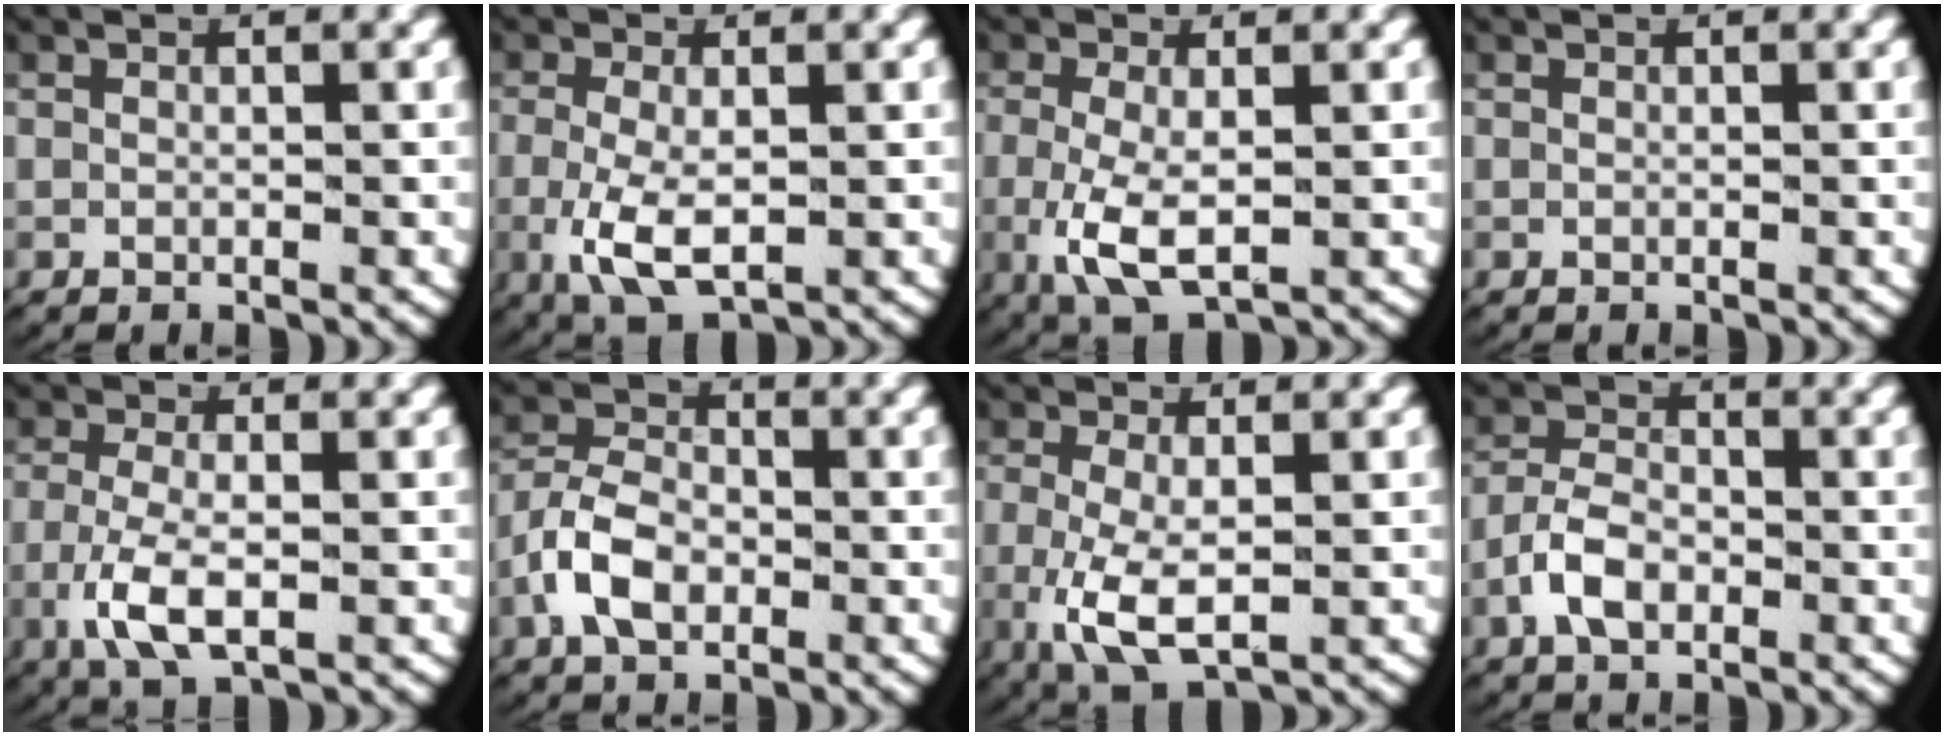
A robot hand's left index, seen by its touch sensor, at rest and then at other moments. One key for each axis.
{"total": 5.1, "fx": -1.3, "fy": 2.6, "fz": 4.2, "tx": -0.095, "ty": -0.017, "tz": -0.013}
{"total": 5.5, "fx": -1.3, "fy": 2.7, "fz": 4.5, "tx": -0.105, "ty": -0.021, "tz": -0.010}
{"total": 0.0}
{"total": 4.6, "fx": -1.4, "fy": 1.9, "fz": 3.9, "tx": -0.095, "ty": -0.016, "tz": -0.016}
{"total": 4.9, "fx": -1.4, "fy": 3.7, "fz": 2.9, "tx": -0.065, "ty": -0.010, "tz": -0.025}
{"total": 5.7, "fx": -1.5, "fy": 2.9, "fz": 4.7, "tx": -0.111, "ty": -0.024, "tz": -0.010}
{"total": 3.8, "fx": -1.7, "fy": 2.4, "fz": 2.3, "tx": -0.050, "ty": -0.004, "tz": -0.030}